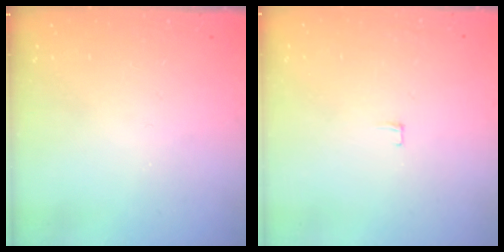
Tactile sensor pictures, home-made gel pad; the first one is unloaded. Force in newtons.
{"total": 3.4, "press": 3.3, "slide": 0.3}